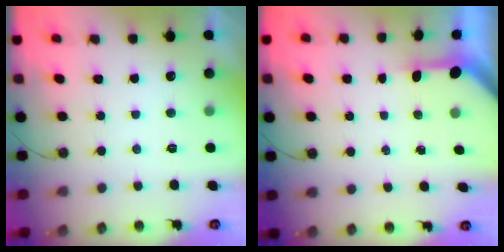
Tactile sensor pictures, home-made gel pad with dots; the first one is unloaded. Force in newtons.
{"total": 2.9, "press": 2.9, "slide": 0.2}